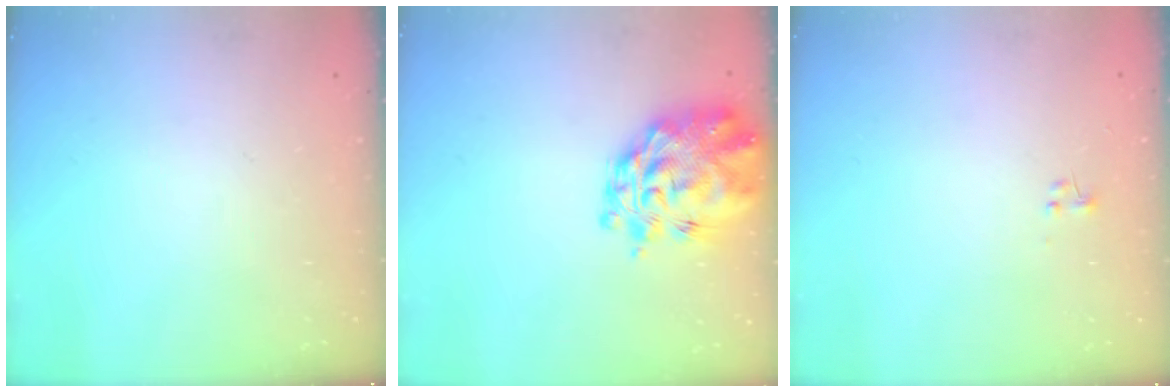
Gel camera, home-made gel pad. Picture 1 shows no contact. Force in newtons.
{"total": 10.5, "press": 9.8, "slide": 3.8}
{"total": 0.6, "press": 0.6, "slide": 0.2}